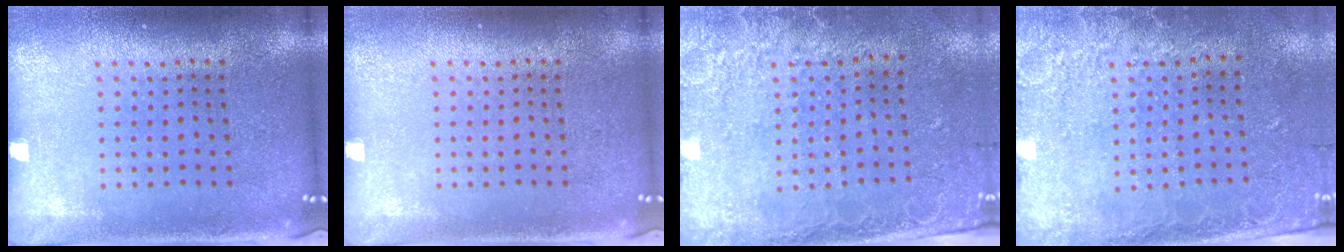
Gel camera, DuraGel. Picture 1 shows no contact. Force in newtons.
{"total": 0.0}
{"total": 2.5, "press": 1.9, "slide": 1.6}
{"total": 2.6, "press": 1.9, "slide": 1.8}